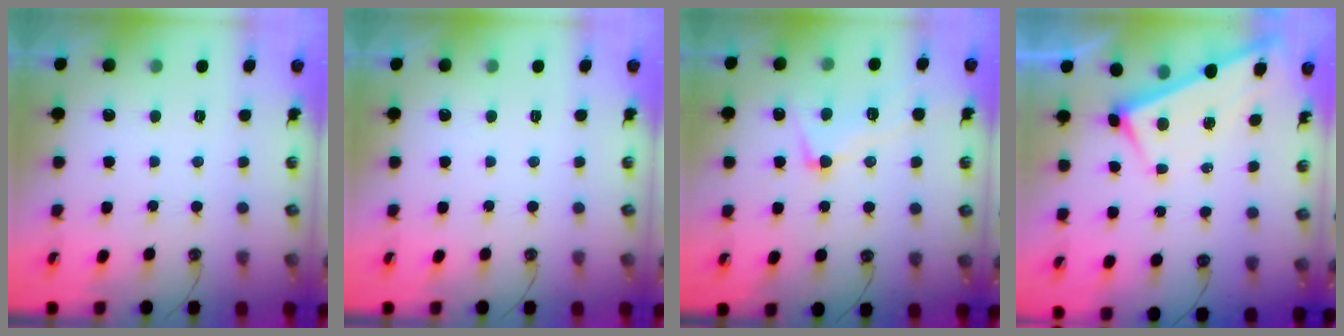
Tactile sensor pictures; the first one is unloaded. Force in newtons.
{"total": 0.0}
{"total": 3.9, "press": 3.7, "slide": 1.2}
{"total": 2.5, "press": 2.5, "slide": 0.3}